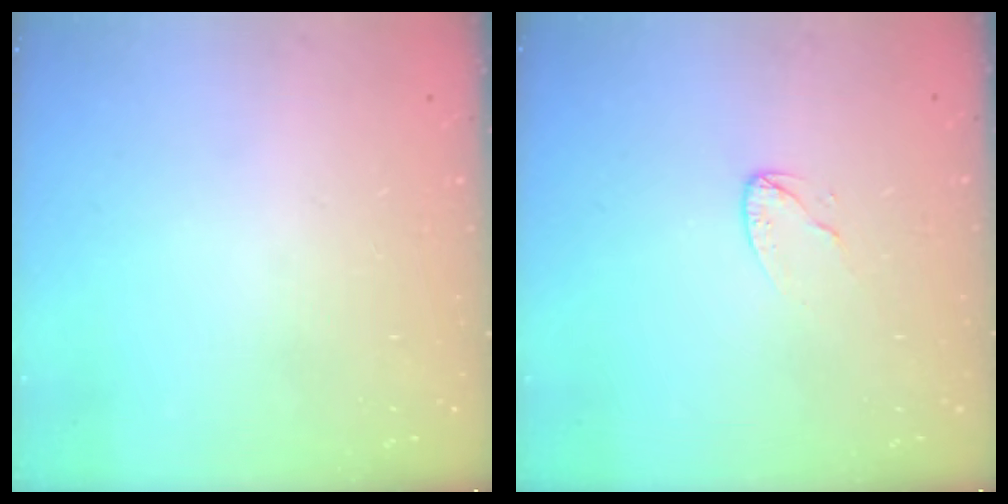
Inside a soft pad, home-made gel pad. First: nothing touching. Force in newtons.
{"total": 3.4, "press": 3.4, "slide": 0.2}